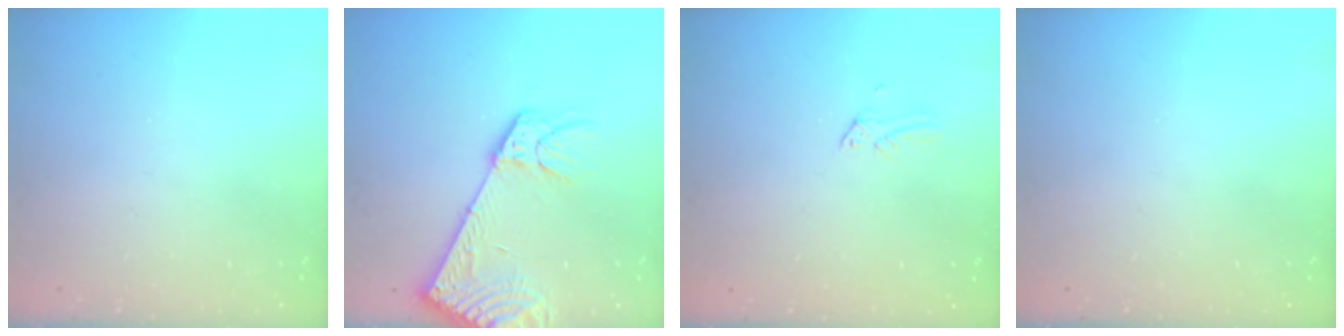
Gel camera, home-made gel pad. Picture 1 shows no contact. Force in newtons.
{"total": 10.3, "press": 10.1, "slide": 2.1}
{"total": 0.0}
{"total": 0.0}